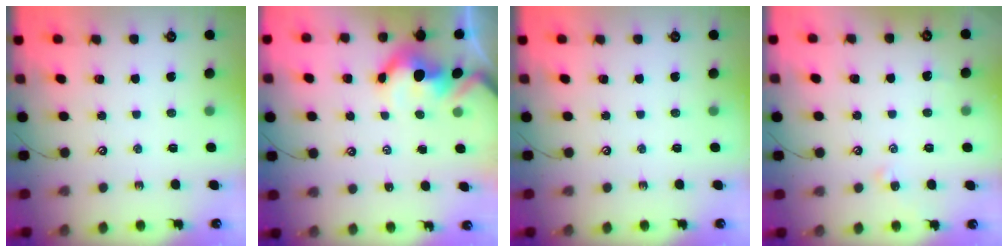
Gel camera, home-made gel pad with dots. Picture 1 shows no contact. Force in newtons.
{"total": 5.4, "press": 5.4, "slide": 0.8}
{"total": 0.0}
{"total": 0.0}